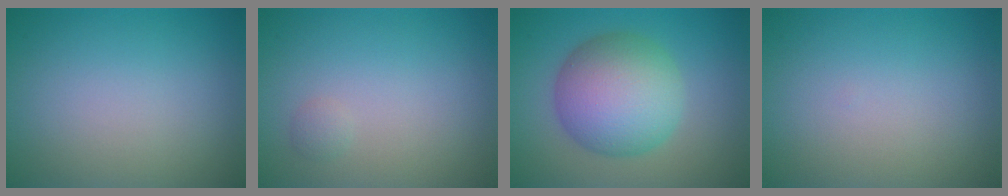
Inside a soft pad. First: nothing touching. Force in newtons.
{"total": 0.6, "press": 0.6, "slide": 0.0}
{"total": 8.5, "press": 8.5, "slide": 0.2}
{"total": 0.0}